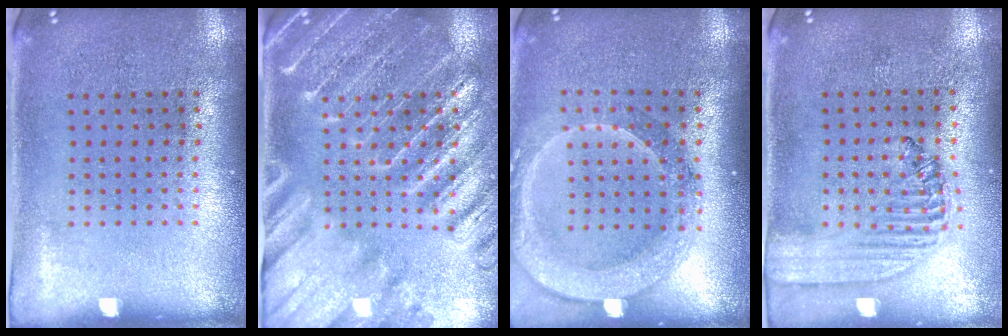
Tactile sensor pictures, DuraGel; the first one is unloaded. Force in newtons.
{"total": 3.8, "press": 3.6, "slide": 1.4}
{"total": 2.2, "press": 2.0, "slide": 1.1}
{"total": 1.5, "press": 1.4, "slide": 0.5}